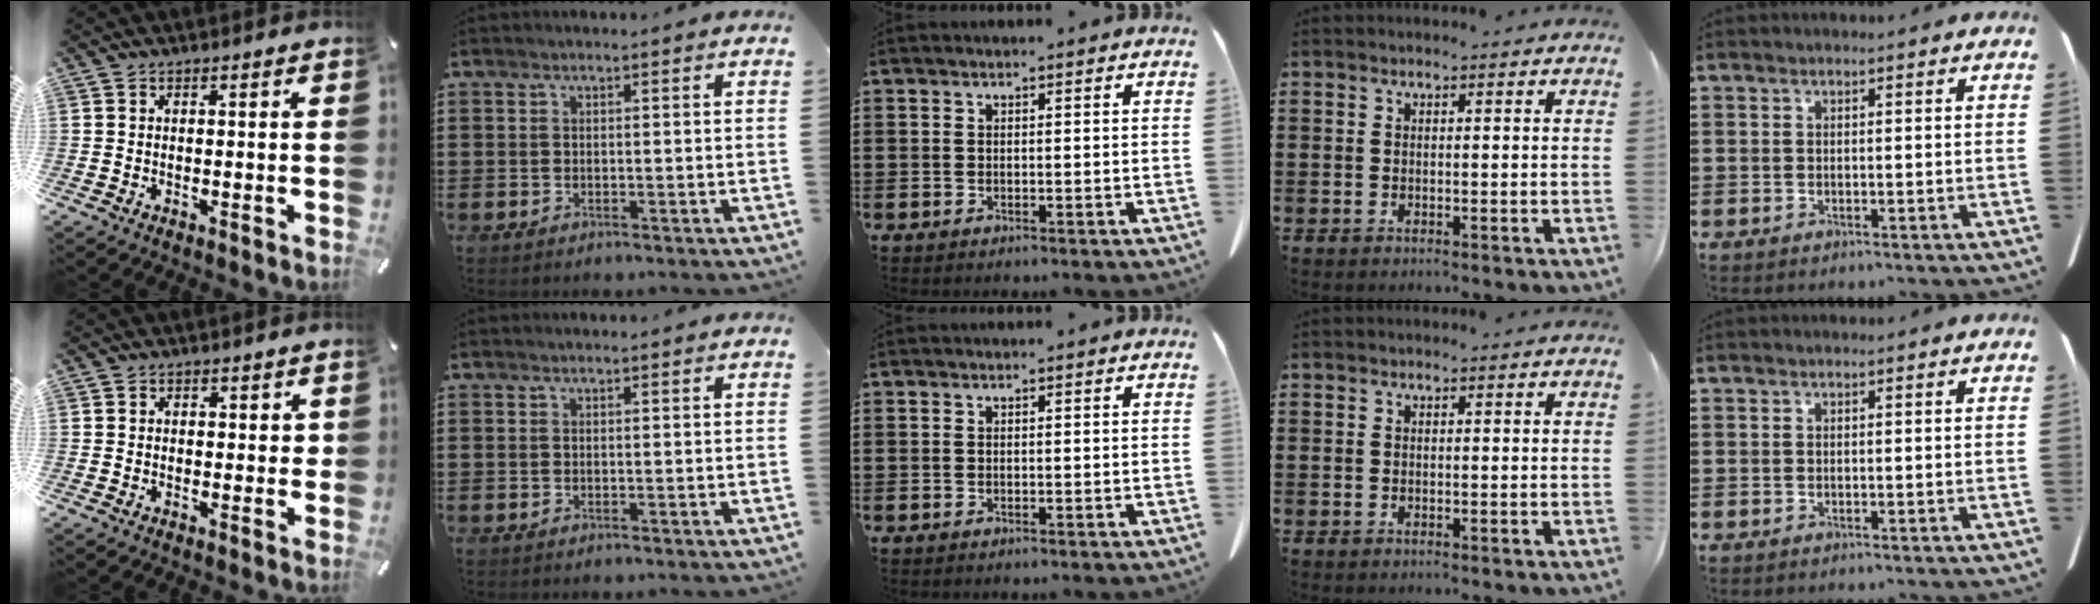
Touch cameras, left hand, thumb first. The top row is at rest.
{"thumb": {"total": 1.4, "force": [0.0, 1.2, 0.8], "torque": [-0.007, 0.003, -0.004]}}